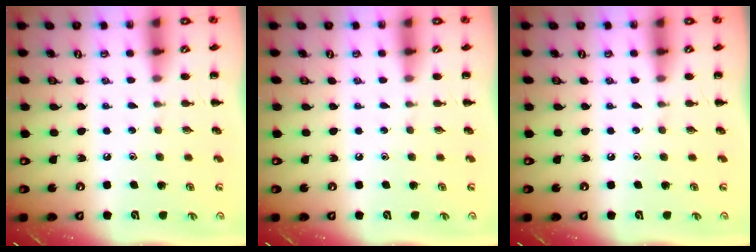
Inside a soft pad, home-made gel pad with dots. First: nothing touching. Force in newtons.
{"total": 0.0}
{"total": 0.0}